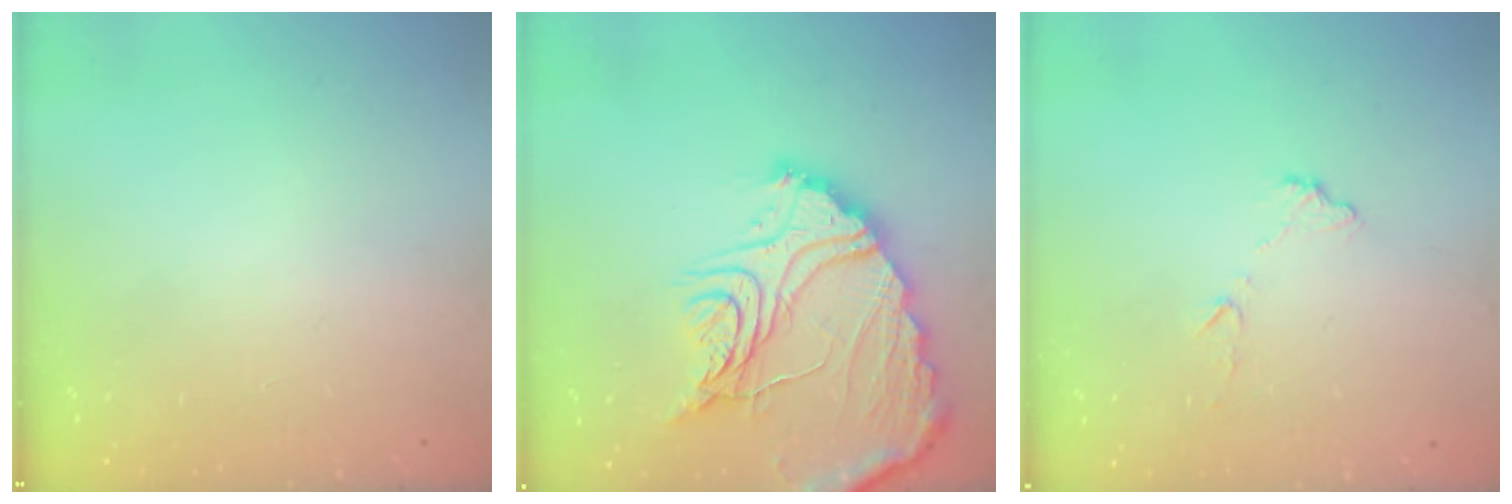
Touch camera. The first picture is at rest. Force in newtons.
{"total": 22.0, "press": 21.9, "slide": 2.1}
{"total": 6.4, "press": 6.4, "slide": 0.6}